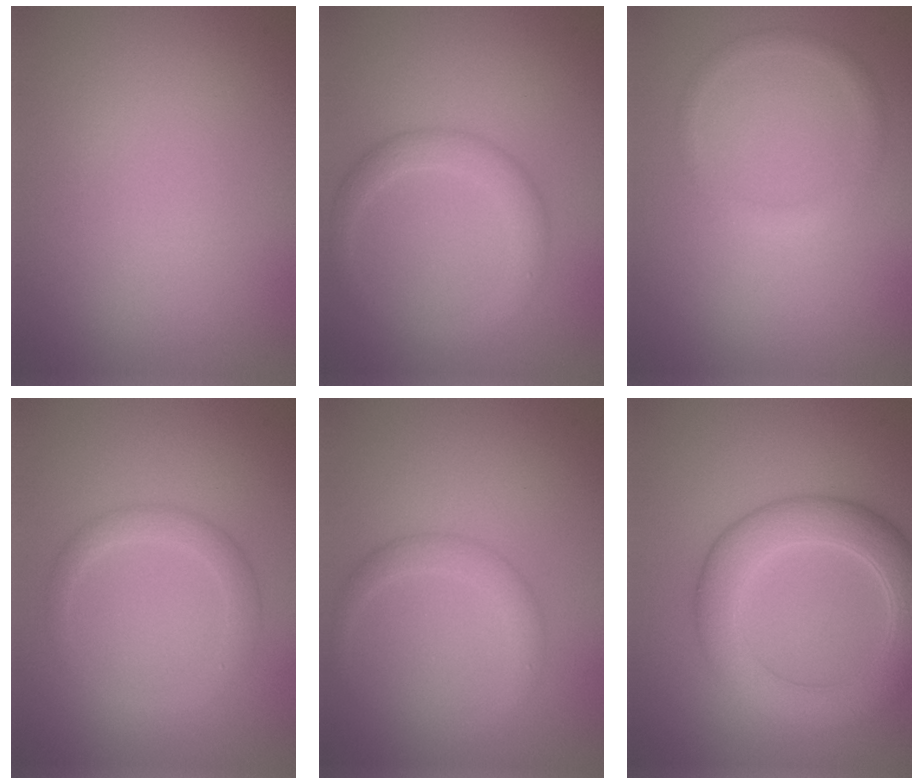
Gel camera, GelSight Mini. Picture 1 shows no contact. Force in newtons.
{"total": 2.8, "press": 2.8, "slide": 0.1}
{"total": 1.3, "press": 1.3, "slide": 0.1}
{"total": 2.0, "press": 2.0, "slide": 0.2}
{"total": 2.1, "press": 2.1, "slide": 0.0}
{"total": 6.2, "press": 6.2, "slide": 0.1}